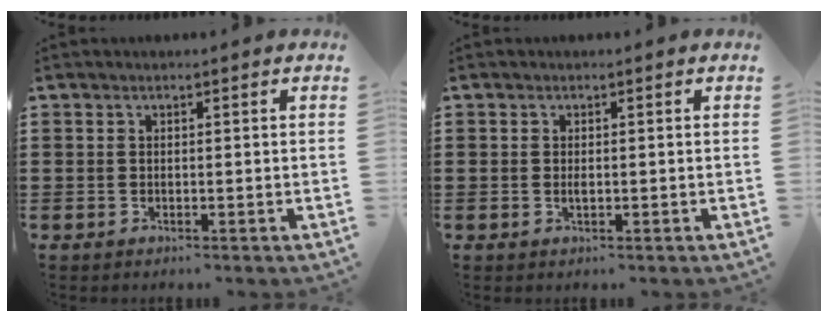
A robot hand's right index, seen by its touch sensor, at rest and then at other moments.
{"total": 0.9, "force": [-0.1, 0.4, 0.7], "torque": [-0.016, -0.002, -0.002]}